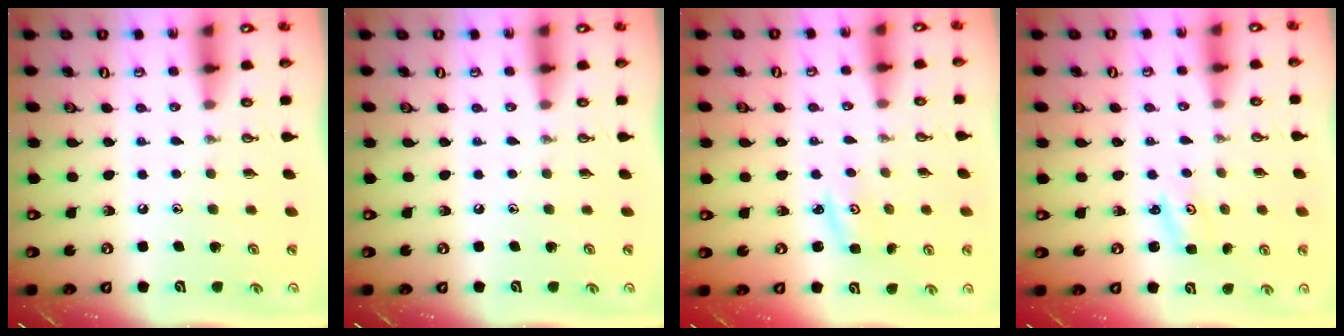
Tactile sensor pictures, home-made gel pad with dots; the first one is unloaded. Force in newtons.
{"total": 0.0}
{"total": 2.8, "press": 2.8, "slide": 0.4}
{"total": 1.8, "press": 1.8, "slide": 0.3}